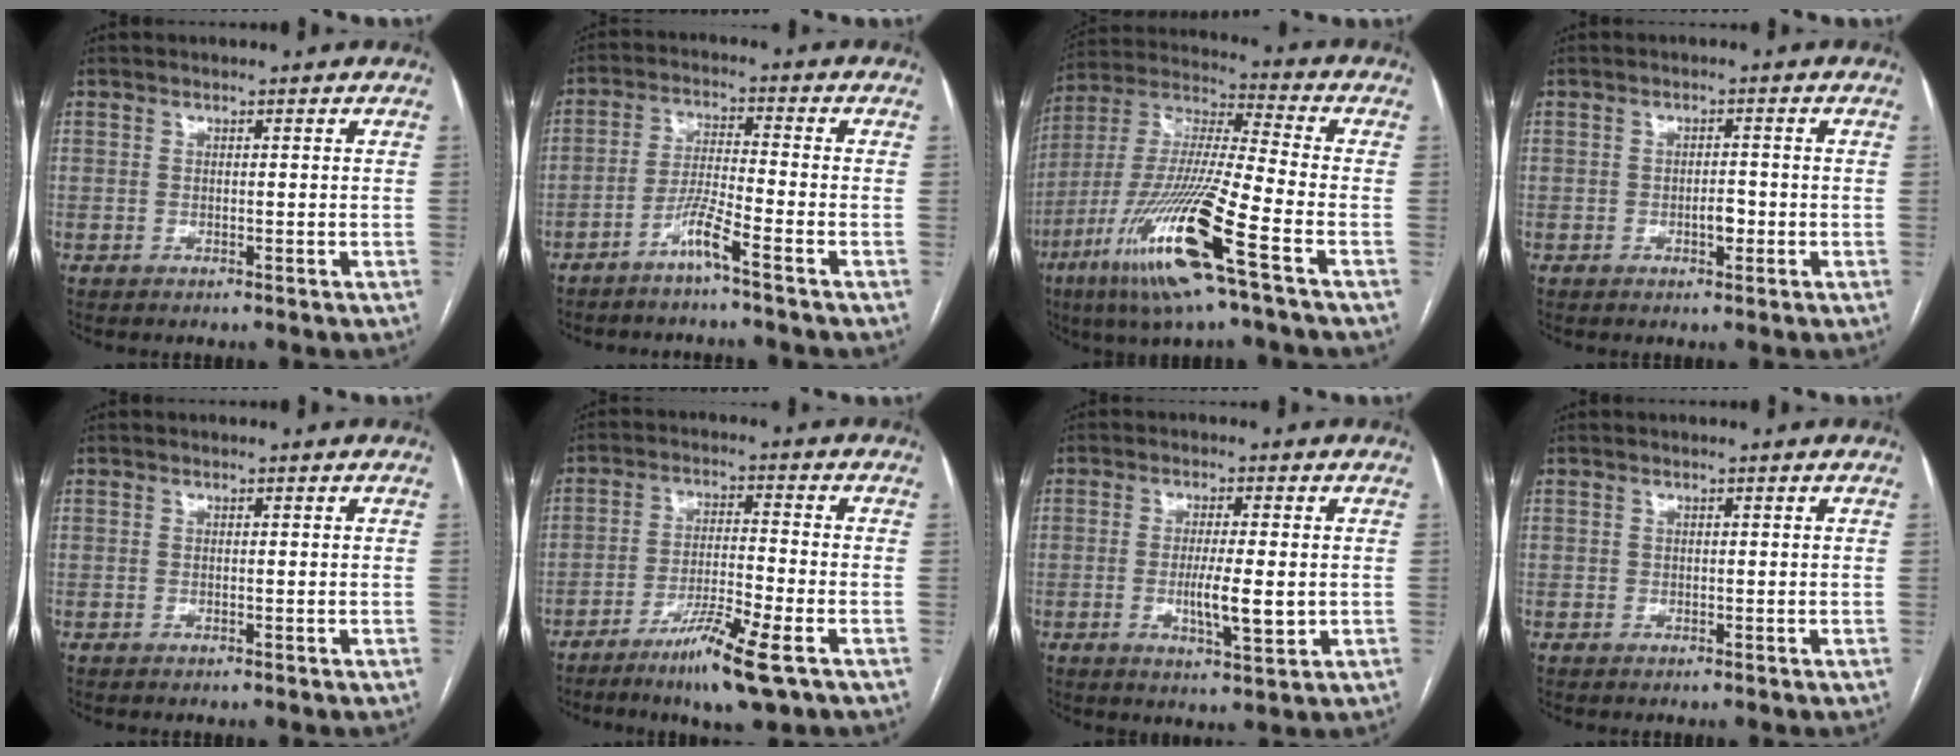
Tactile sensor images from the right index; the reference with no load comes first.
{"total": 5.0, "force": [-3.5, -0.7, 3.5], "torque": [-0.075, -0.001, -0.074]}
{"total": 19.2, "force": [-9.0, 0.3, 17.0], "torque": [-0.372, -0.042, -0.177]}
{"total": 2.1, "force": [-0.7, 0.9, 1.7], "torque": [-0.025, 0.003, -0.010]}
{"total": 0.0}
{"total": 9.3, "force": [-5.6, 0.1, 7.5], "torque": [-0.137, -0.020, -0.095]}
{"total": 6.3, "force": [-0.7, 1.0, 6.2], "torque": [-0.110, -0.012, -0.013]}
{"total": 0.0}